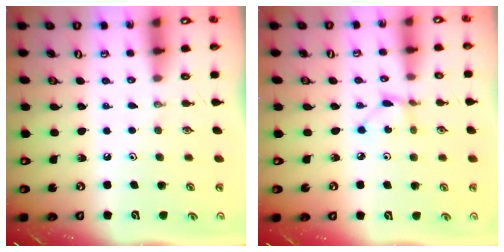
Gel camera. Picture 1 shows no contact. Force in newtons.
{"total": 2.0, "press": 2.0, "slide": 0.2}